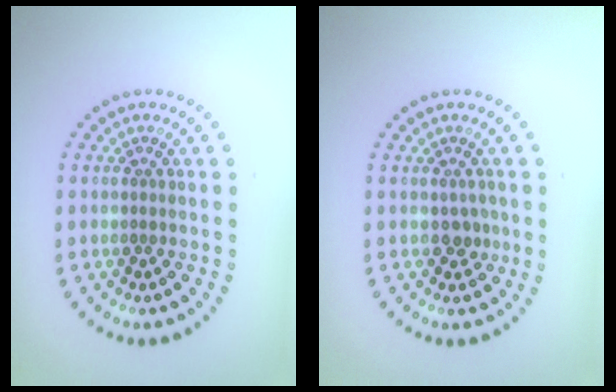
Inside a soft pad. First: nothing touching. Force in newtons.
{"total": 1.1, "press": 1.0, "slide": 0.4}